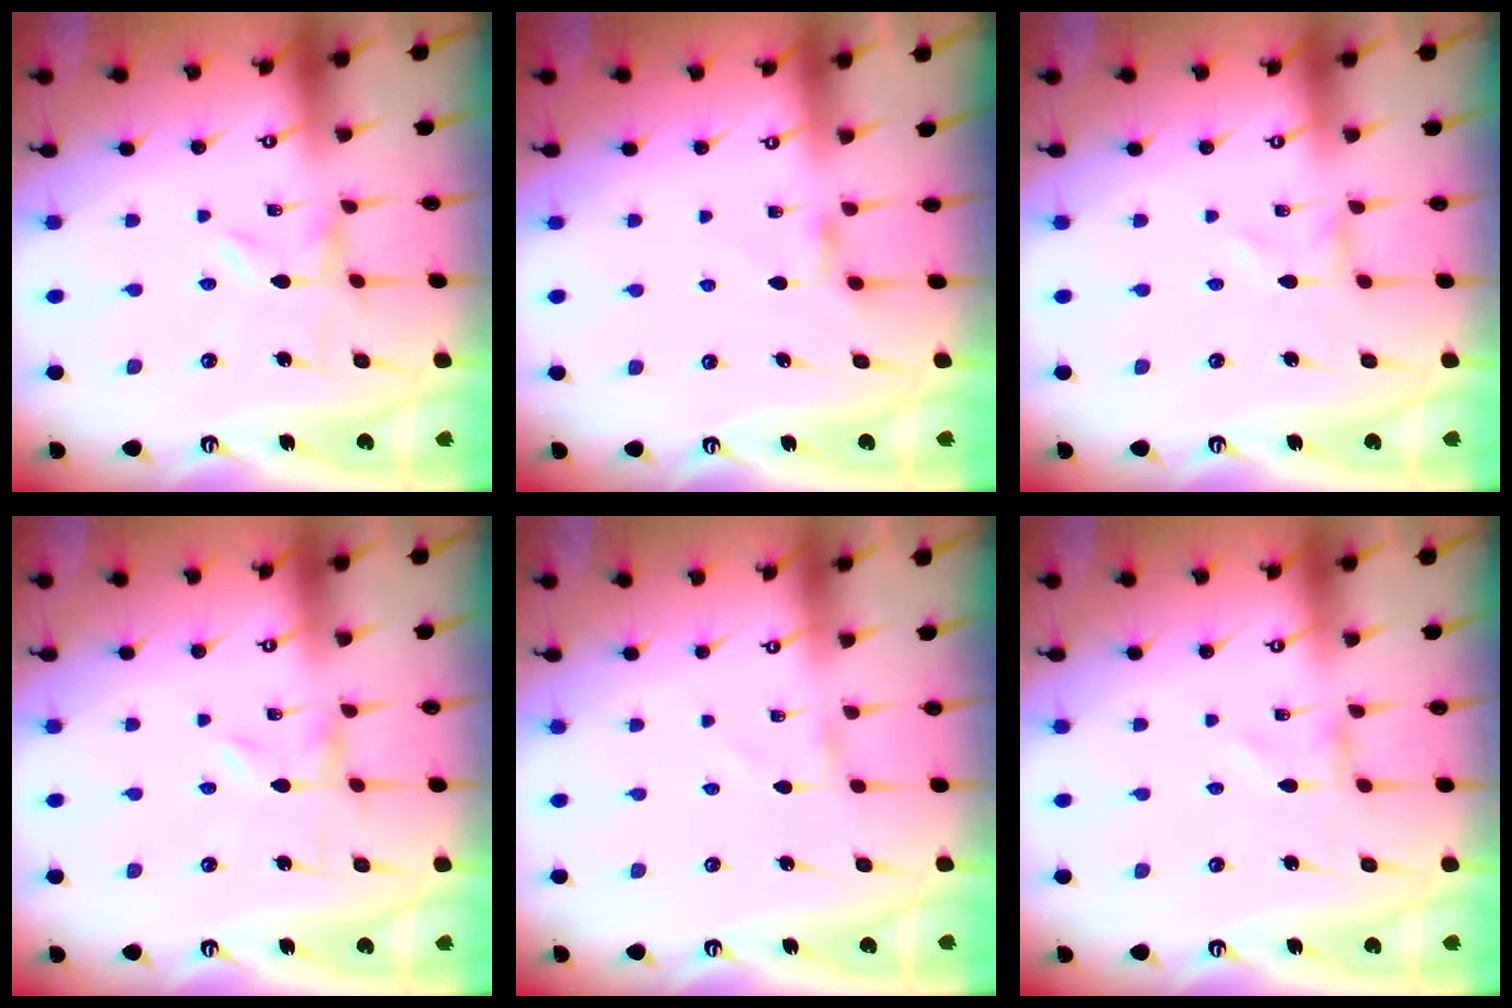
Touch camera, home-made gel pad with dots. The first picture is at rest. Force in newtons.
{"total": 3.4, "press": 3.3, "slide": 0.4}
{"total": 0.8, "press": 0.8, "slide": 0.1}
{"total": 0.0}
{"total": 0.0}
{"total": 0.0}